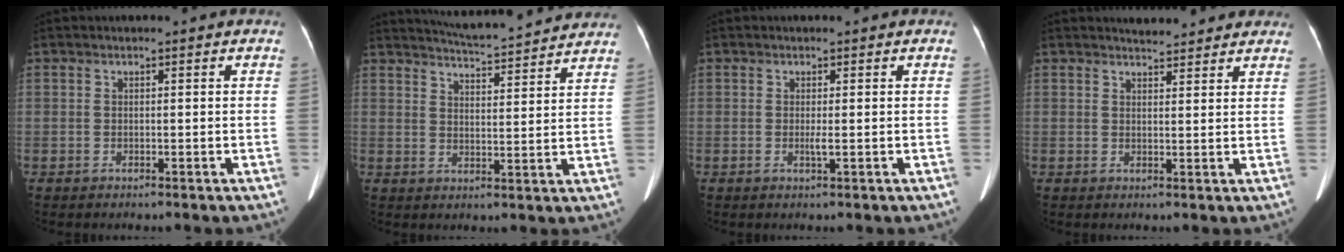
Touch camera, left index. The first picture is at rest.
{"total": 14.1, "force": [13.3, 1.2, 4.6], "torque": [-0.072, 0.011, 0.172]}
{"total": 1.0, "force": [-0.1, -0.1, 0.9], "torque": [-0.023, -0.003, -0.001]}
{"total": 5.5, "force": [5.2, 1.4, 1.3], "torque": [-0.013, 0.011, 0.056]}